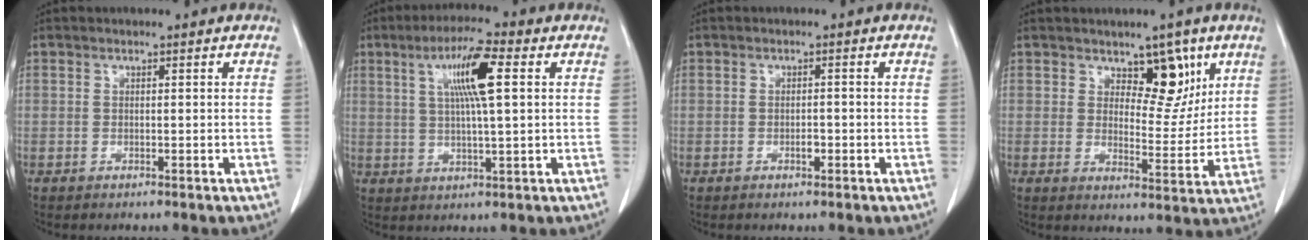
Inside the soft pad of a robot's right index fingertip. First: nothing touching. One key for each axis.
{"total": 9.1, "fx": 2.8, "fy": 0.7, "fz": 8.6, "tx": -0.157, "ty": 0.010, "tz": 0.049}
{"total": 1.0, "fx": -0.4, "fy": 0.4, "fz": 0.9, "tx": -0.020, "ty": 0.001, "tz": -0.003}
{"total": 7.1, "fx": 4.0, "fy": 3.4, "fz": 4.7, "tx": -0.054, "ty": -0.007, "tz": 0.065}